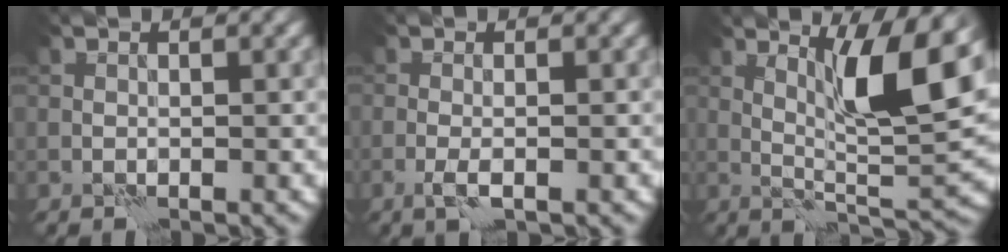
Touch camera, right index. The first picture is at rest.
{"total": 1.6, "force": [-0.7, 0.3, 1.4], "torque": [-0.034, -0.001, -0.017]}
{"total": 8.0, "force": [2.7, 1.4, 7.4], "torque": [-0.120, -0.007, 0.048]}